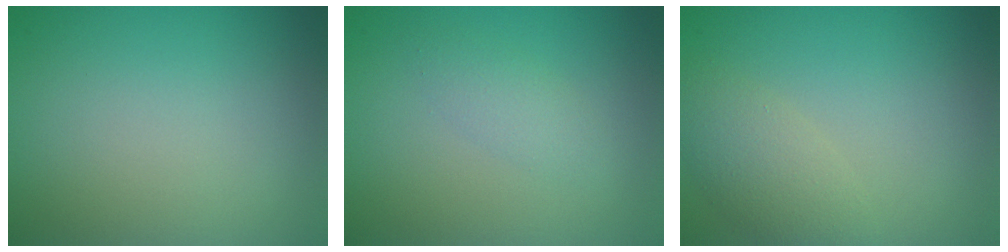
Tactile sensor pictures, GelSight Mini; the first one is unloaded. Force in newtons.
{"total": 1.5, "press": 1.5, "slide": 0.1}
{"total": 3.0, "press": 2.9, "slide": 0.4}